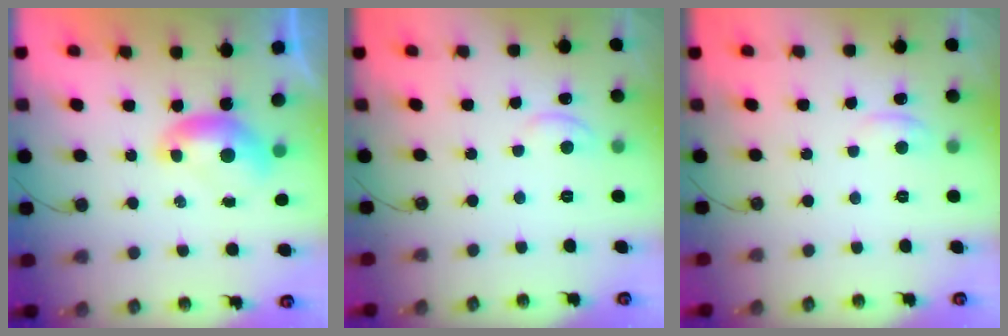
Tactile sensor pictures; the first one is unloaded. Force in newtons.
{"total": 1.7, "press": 1.6, "slide": 0.3}
{"total": 1.5, "press": 1.5, "slide": 0.4}